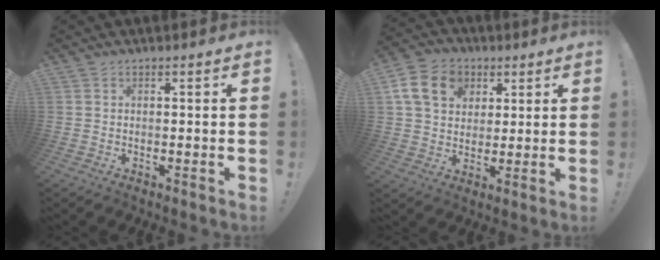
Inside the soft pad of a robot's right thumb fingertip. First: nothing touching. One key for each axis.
{"total": 14.5, "fx": 5.1, "fy": 11.5, "fz": 7.1, "tx": -0.106, "ty": -0.007, "tz": 0.105}